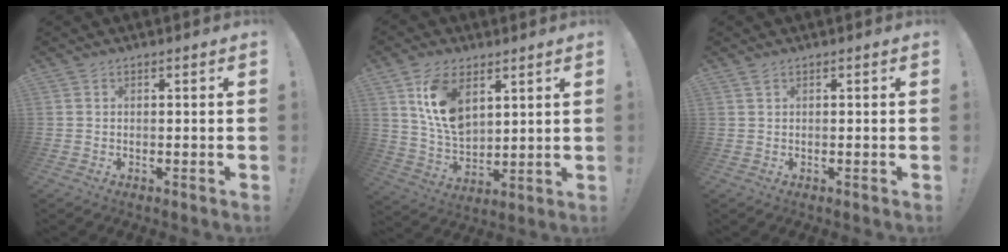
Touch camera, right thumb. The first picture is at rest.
{"total": 12.7, "force": [6.2, 8.0, 7.7], "torque": [-0.141, -0.022, 0.119]}
{"total": 0.8, "force": [0.6, 0.1, 0.5], "torque": [-0.004, -0.003, 0.010]}